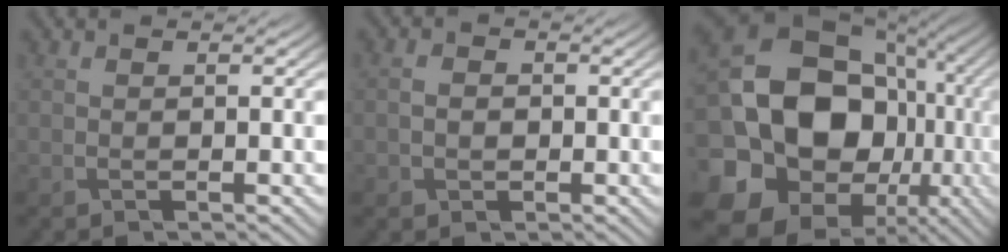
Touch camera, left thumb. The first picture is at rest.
{"total": 1.9, "force": [-0.3, 1.6, 0.9], "torque": [-0.018, -0.003, -0.009]}
{"total": 21.4, "force": [-2.3, 17.2, 12.5], "torque": [-0.281, -0.021, -0.049]}